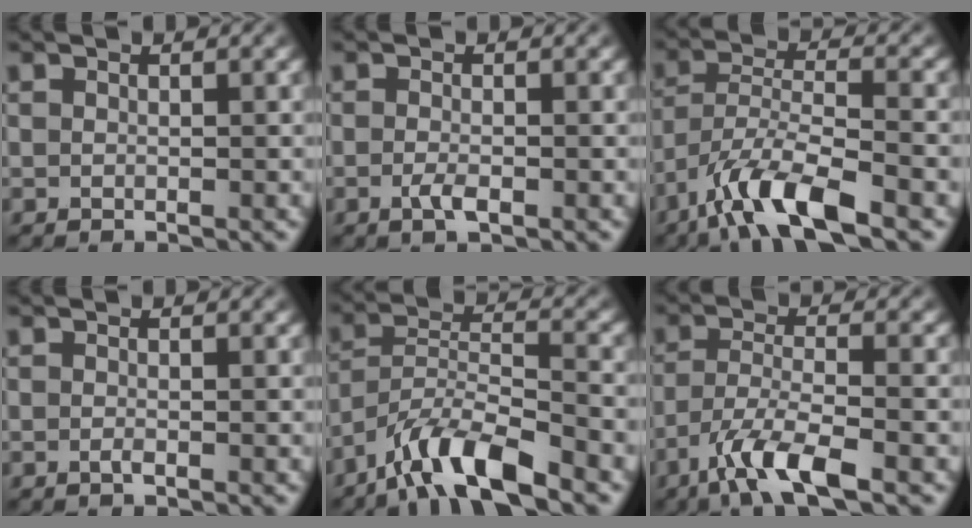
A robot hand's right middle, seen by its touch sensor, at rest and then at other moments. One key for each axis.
{"total": 1.6, "fx": -0.6, "fy": 0.4, "fz": 1.4, "tx": -0.030, "ty": -0.004, "tz": -0.015}
{"total": 8.0, "fx": -5.2, "fy": 1.8, "fz": 5.7, "tx": -0.103, "ty": 0.004, "tz": -0.104}
{"total": 0.5, "fx": -0.3, "fy": 0.1, "fz": 0.5, "tx": -0.011, "ty": -0.001, "tz": -0.006}
{"total": 7.8, "fx": -5.8, "fy": 1.7, "fz": 5.0, "tx": -0.087, "ty": 0.005, "tz": -0.112}
{"total": 6.3, "fx": -3.9, "fy": 1.3, "fz": 4.7, "tx": -0.089, "ty": -0.001, "tz": -0.078}